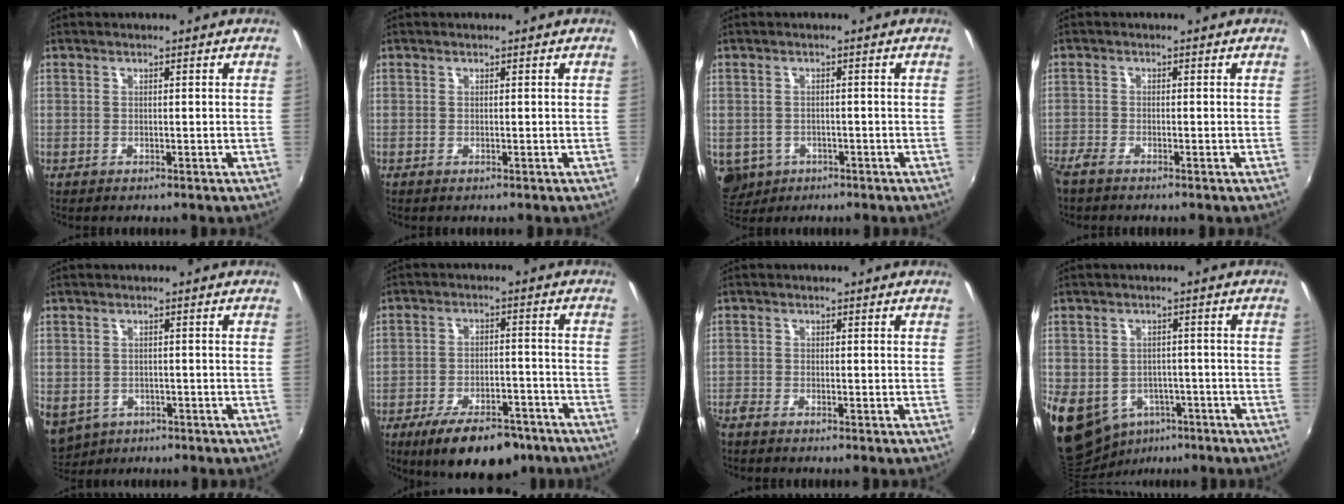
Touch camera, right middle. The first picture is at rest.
{"total": 0.0}
{"total": 7.0, "force": [-2.4, 5.9, 2.9], "torque": [-0.069, -0.016, -0.027]}
{"total": 2.4, "force": [-2.1, 0.5, 1.0], "torque": [-0.030, -0.008, -0.043]}
{"total": 8.7, "force": [-3.7, 6.6, 4.2], "torque": [-0.102, -0.029, -0.044]}
{"total": 14.2, "force": [-10.3, 5.6, 8.0], "torque": [-0.150, -0.008, -0.149]}
{"total": 1.6, "force": [-1.5, 0.4, 0.5], "torque": [-0.014, -0.008, -0.032]}
{"total": 14.0, "force": [-5.8, 10.7, 6.9], "torque": [-0.179, -0.021, -0.073]}